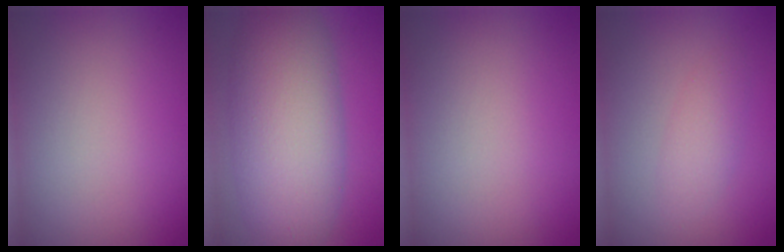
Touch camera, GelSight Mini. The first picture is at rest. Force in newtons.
{"total": 9.6, "press": 9.6, "slide": 0.7}
{"total": 0.0}
{"total": 1.9, "press": 1.9, "slide": 0.1}